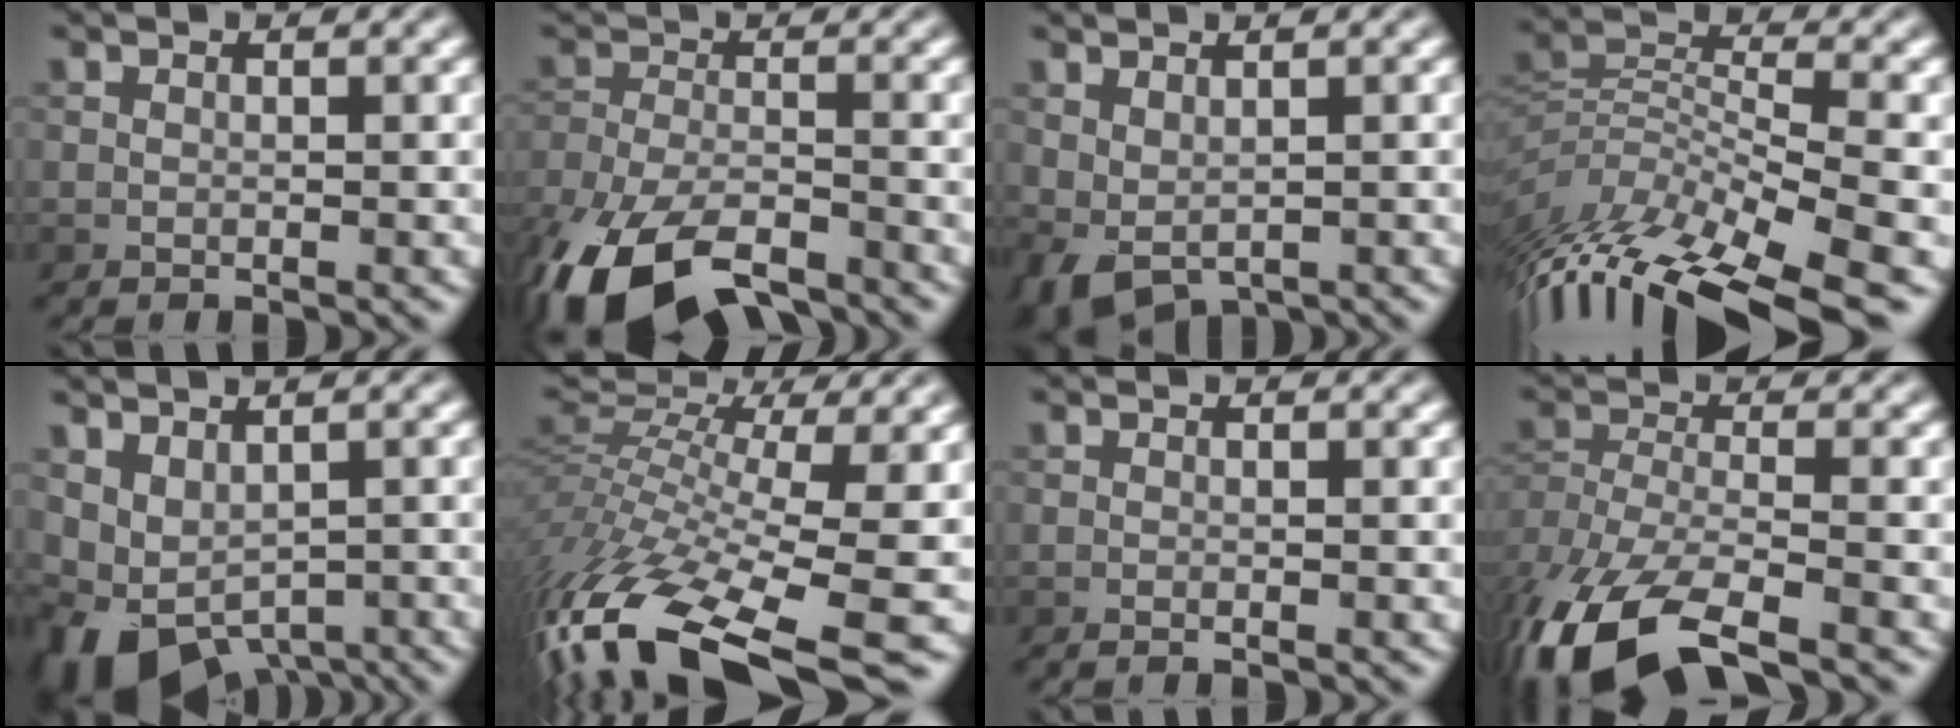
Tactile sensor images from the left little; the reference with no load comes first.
{"total": 11.1, "force": [-8.2, 4.2, 6.3], "torque": [-0.135, -0.028, -0.151]}
{"total": 3.0, "force": [0.0, 1.8, 2.3], "torque": [-0.053, -0.007, 0.006]}
{"total": 11.8, "force": [-6.8, 4.4, 8.6], "torque": [-0.177, 0.010, -0.116]}
{"total": 6.6, "force": [-2.0, 4.3, 4.6], "torque": [-0.075, -0.019, -0.021]}
{"total": 14.0, "force": [-6.2, 5.1, 11.5], "torque": [-0.261, 0.008, -0.100]}
{"total": 0.7, "force": [-0.6, 0.1, 0.4], "torque": [-0.001, -0.003, -0.013]}
{"total": 11.8, "force": [-7.9, 4.6, 7.5], "torque": [-0.173, -0.030, -0.144]}